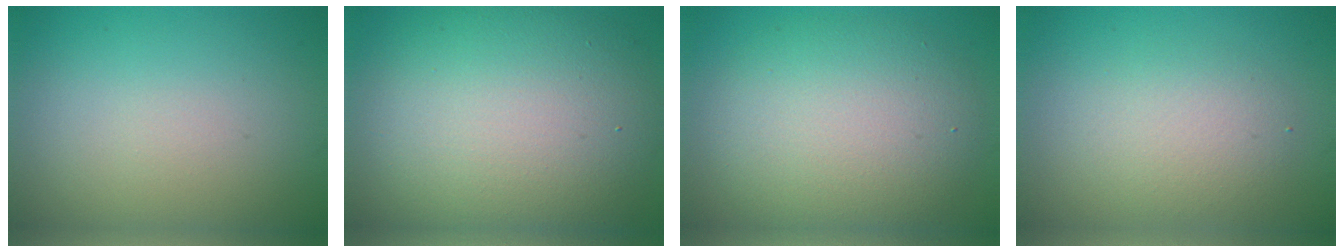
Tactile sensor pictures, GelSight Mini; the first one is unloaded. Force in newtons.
{"total": 12.6, "press": 12.6, "slide": 0.7}
{"total": 7.8, "press": 7.8, "slide": 0.2}
{"total": 2.8, "press": 2.8, "slide": 0.1}